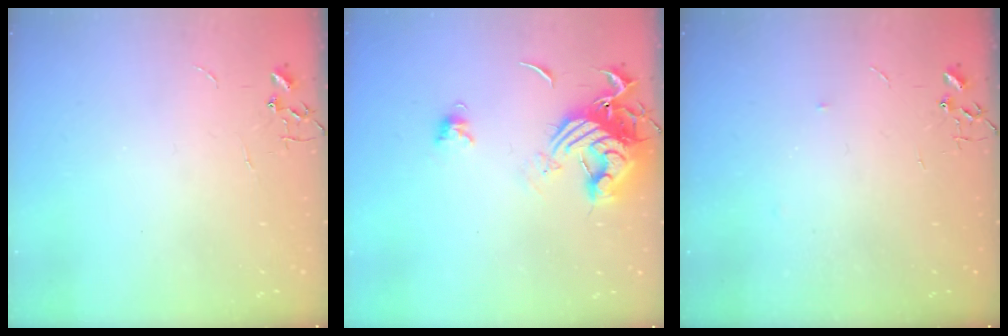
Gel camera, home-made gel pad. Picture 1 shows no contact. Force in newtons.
{"total": 14.0, "press": 13.9, "slide": 1.7}
{"total": 3.6, "press": 3.5, "slide": 0.6}